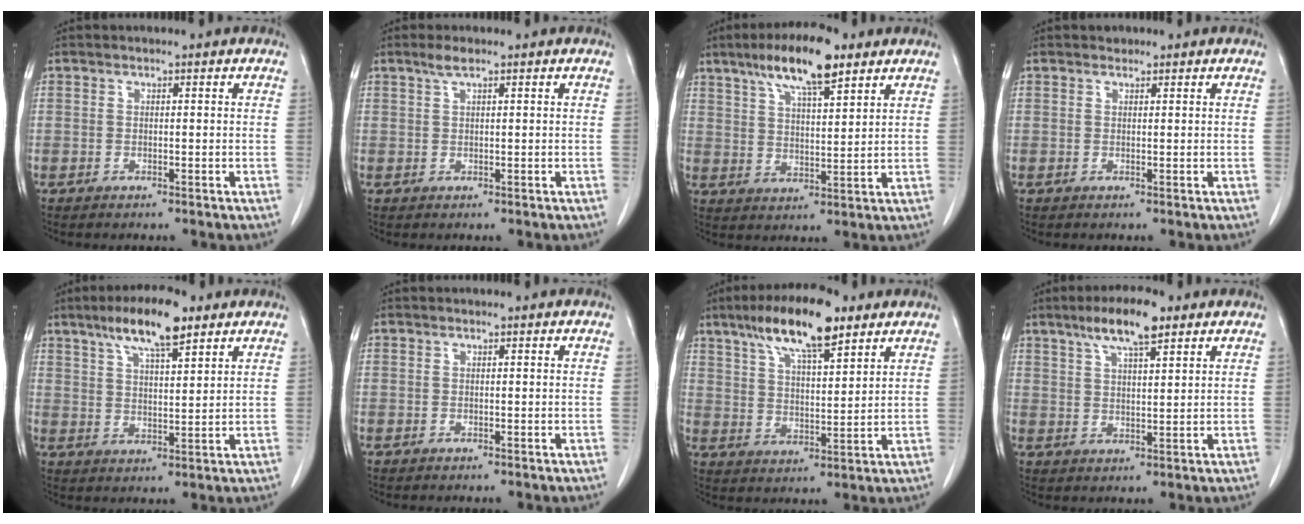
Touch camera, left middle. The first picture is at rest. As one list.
[{"total": 1.7, "force": [1.2, 0.1, 1.2], "torque": [-0.028, 0.003, 0.025]}, {"total": 11.1, "force": [7.3, 2.3, 8.0], "torque": [-0.144, 0.011, 0.125]}, {"total": 0.6, "force": [0.6, 0.3, 0.0], "torque": [-0.007, -0.001, 0.008]}, {"total": 9.7, "force": [6.5, 1.9, 7.0], "torque": [-0.126, 0.010, 0.112]}, {"total": 0.0}, {"total": 13.0, "force": [8.6, 2.9, 9.3], "torque": [-0.167, 0.012, 0.149]}, {"total": 7.8, "force": [5.2, 1.4, 5.7], "torque": [-0.109, 0.009, 0.090]}]